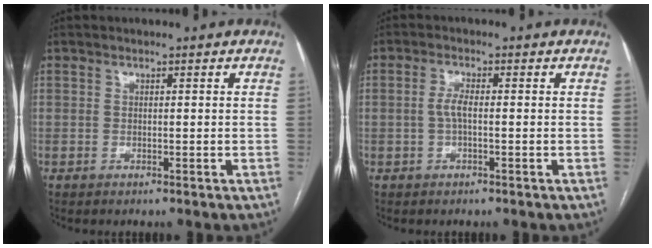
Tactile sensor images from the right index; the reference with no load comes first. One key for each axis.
{"total": 2.4, "fx": -0.3, "fy": 0.6, "fz": 2.3, "tx": -0.049, "ty": 0.003, "tz": -0.004}